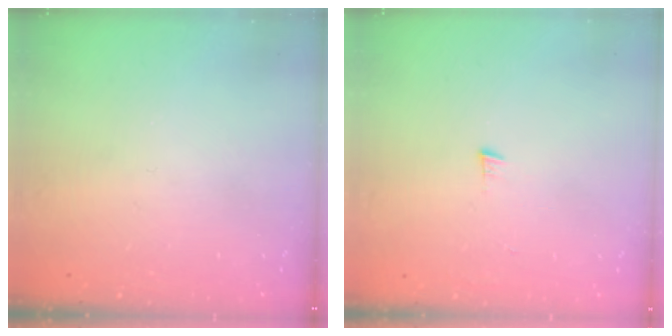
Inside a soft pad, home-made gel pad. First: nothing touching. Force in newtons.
{"total": 3.6, "press": 3.6, "slide": 0.5}